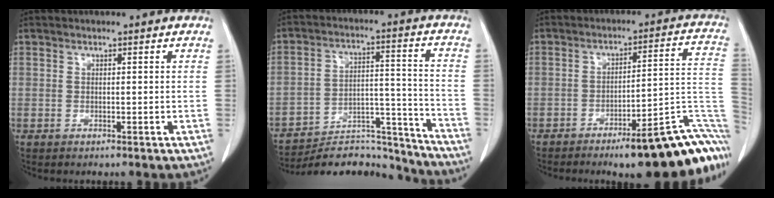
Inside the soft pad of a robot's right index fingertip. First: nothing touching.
{"total": 17.9, "force": [-17.5, 3.0, 2.5], "torque": [-0.046, 0.049, -0.258]}
{"total": 19.2, "force": [-11.7, 3.0, 14.9], "torque": [-0.082, 0.042, -0.154]}